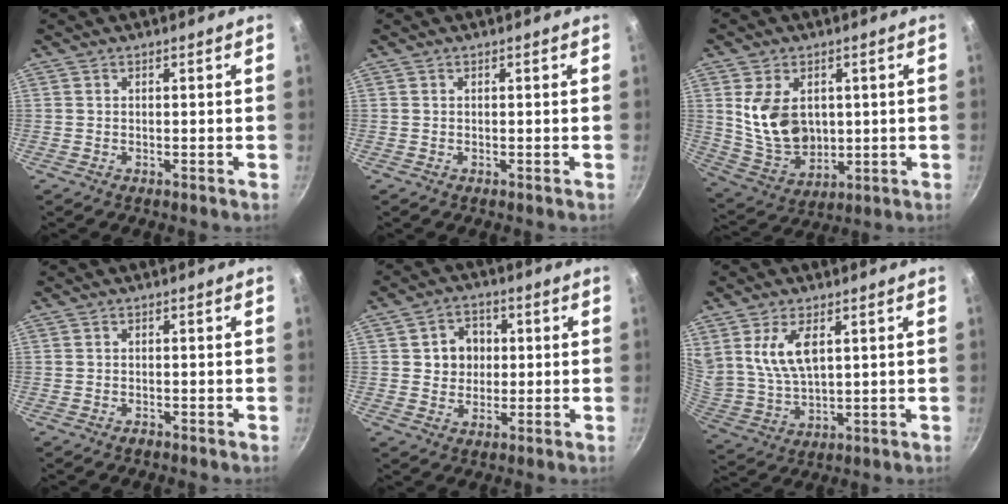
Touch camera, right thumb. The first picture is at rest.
{"total": 0.0}
{"total": 12.5, "force": [2.2, 8.9, 8.5], "torque": [-0.132, -0.024, 0.061]}
{"total": 0.7, "force": [-0.6, 0.3, 0.3], "torque": [-0.007, 0.006, -0.009]}
{"total": 6.6, "force": [1.0, 5.8, 3.0], "torque": [-0.013, 0.004, 0.012]}
{"total": 10.3, "force": [4.0, 5.4, 7.8], "torque": [-0.141, -0.029, 0.091]}